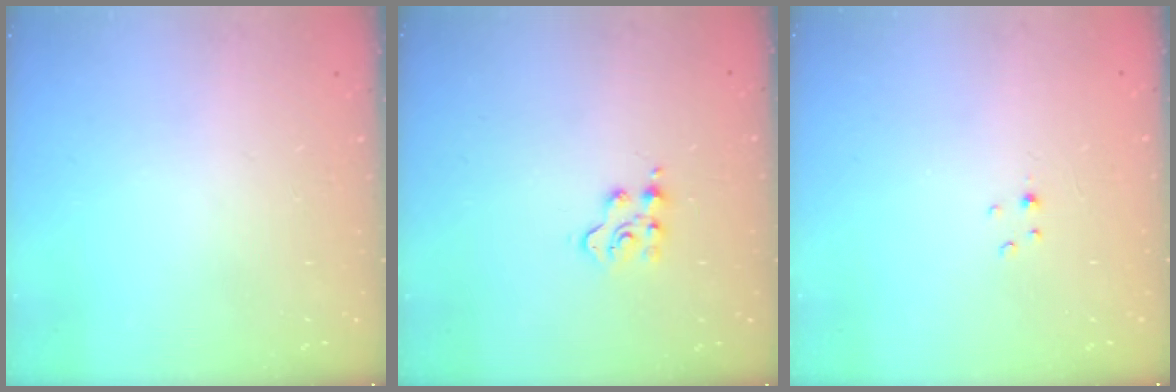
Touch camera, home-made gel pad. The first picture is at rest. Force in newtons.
{"total": 4.1, "press": 4.1, "slide": 0.5}
{"total": 1.4, "press": 1.3, "slide": 0.2}